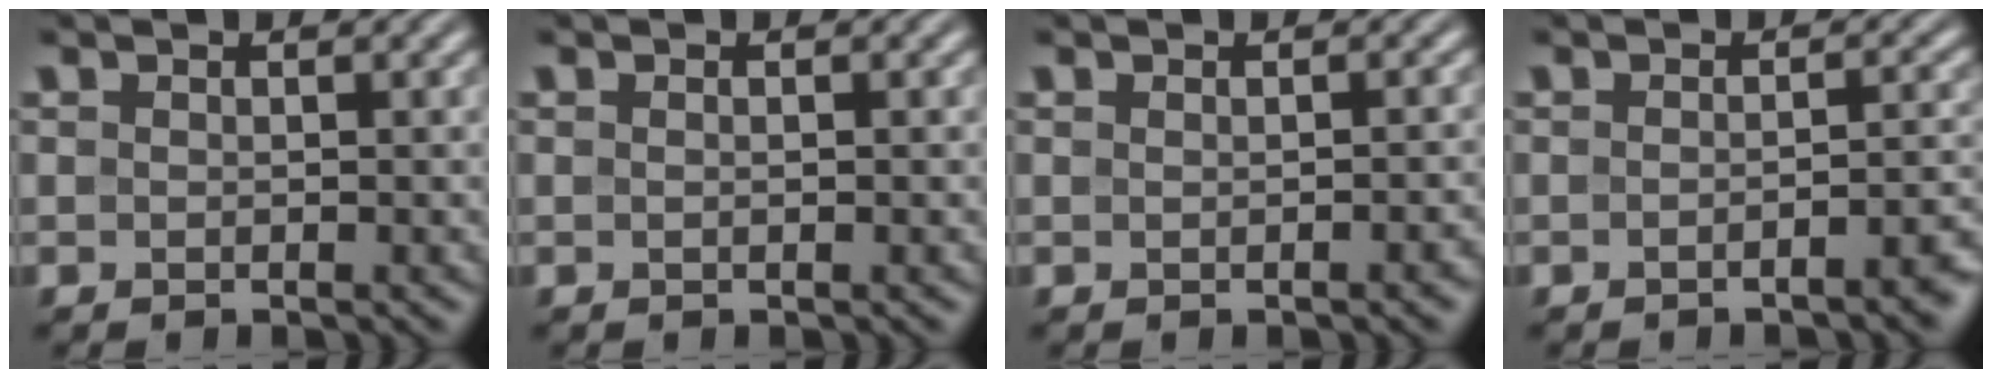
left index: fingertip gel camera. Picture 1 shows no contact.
{"total": 0.6, "force": [0.1, 0.1, 0.6], "torque": [-0.009, -0.004, 0.000]}
{"total": 1.9, "force": [-0.1, 0.7, 1.8], "torque": [-0.009, 0.002, 0.000]}
{"total": 3.5, "force": [-1.8, 1.0, 2.8], "torque": [-0.025, 0.005, -0.028]}